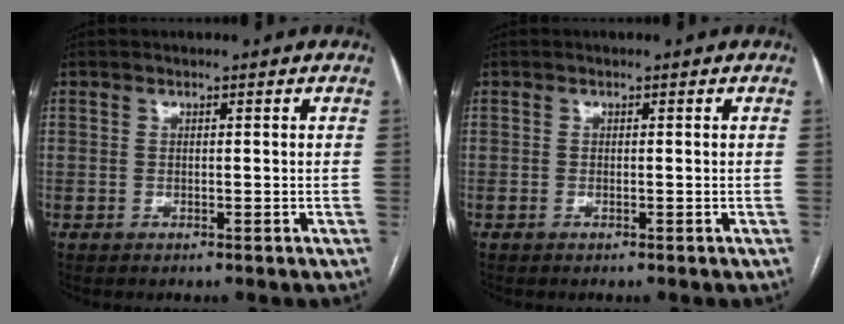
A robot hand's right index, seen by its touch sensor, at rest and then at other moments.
{"total": 0.0}